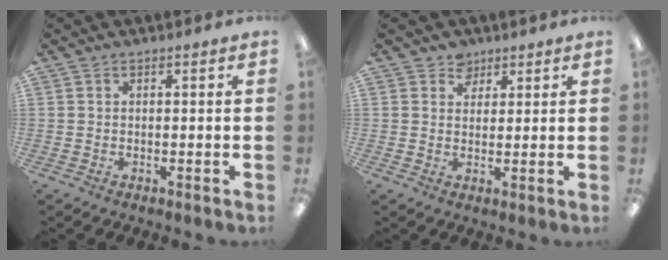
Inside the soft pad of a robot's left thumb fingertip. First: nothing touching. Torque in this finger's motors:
{"motor_torque": [0.38, 0.17, 0.35, -0.18, 0.00]}